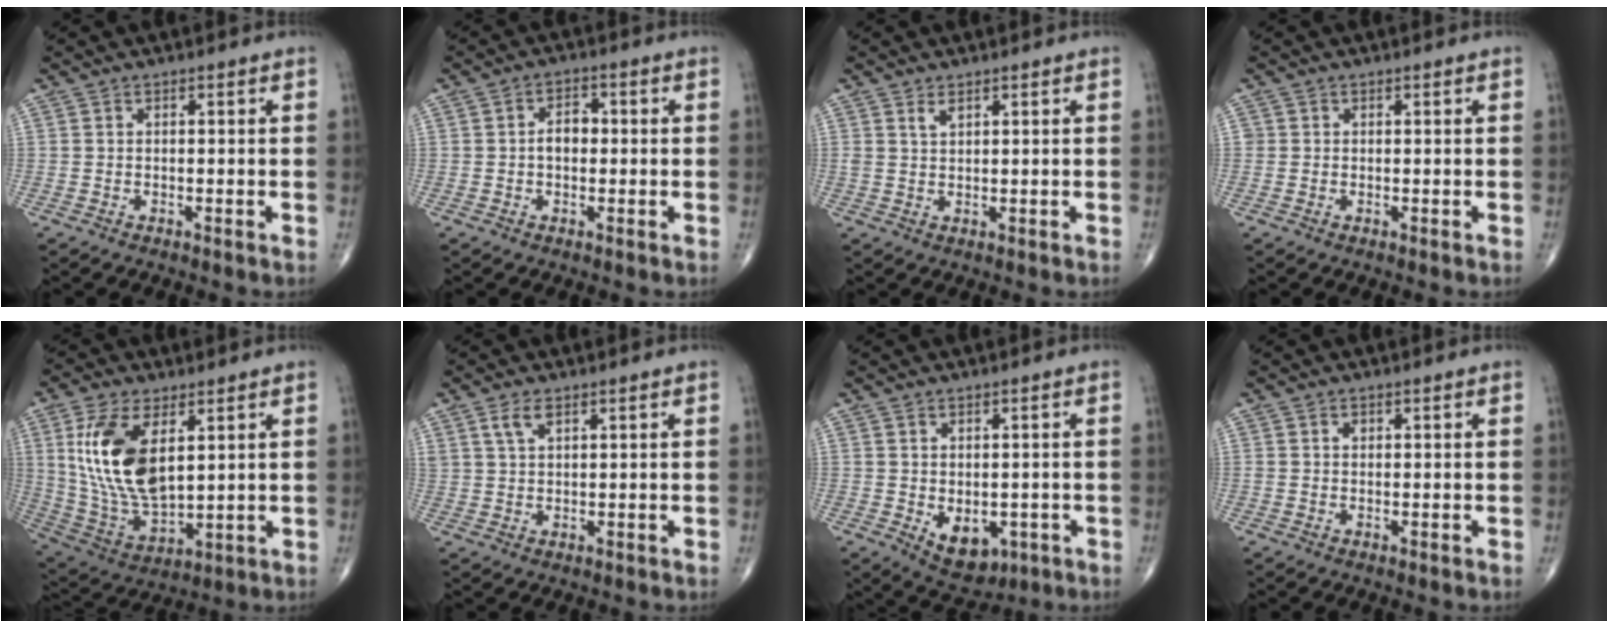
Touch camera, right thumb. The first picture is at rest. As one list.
[{"total": 3.7, "force": [-0.1, 2.5, 2.7], "torque": [-0.035, 0.012, -0.007]}, {"total": 1.7, "force": [1.1, 0.7, 1.0], "torque": [-0.016, -0.007, 0.025]}, {"total": 0.7, "force": [0.0, 0.7, 0.0], "torque": [0.005, 0.003, -0.001]}, {"total": 16.8, "force": [4.9, 8.5, 13.7], "torque": [-0.265, -0.022, 0.106]}, {"total": 3.3, "force": [1.9, 1.5, 2.2], "torque": [-0.043, -0.002, 0.042]}, {"total": 7.1, "force": [-1.8, 4.7, 5.0], "torque": [-0.045, -0.004, -0.008]}, {"total": 1.0, "force": [0.4, 0.8, 0.5], "torque": [-0.004, 0.000, 0.006]}]